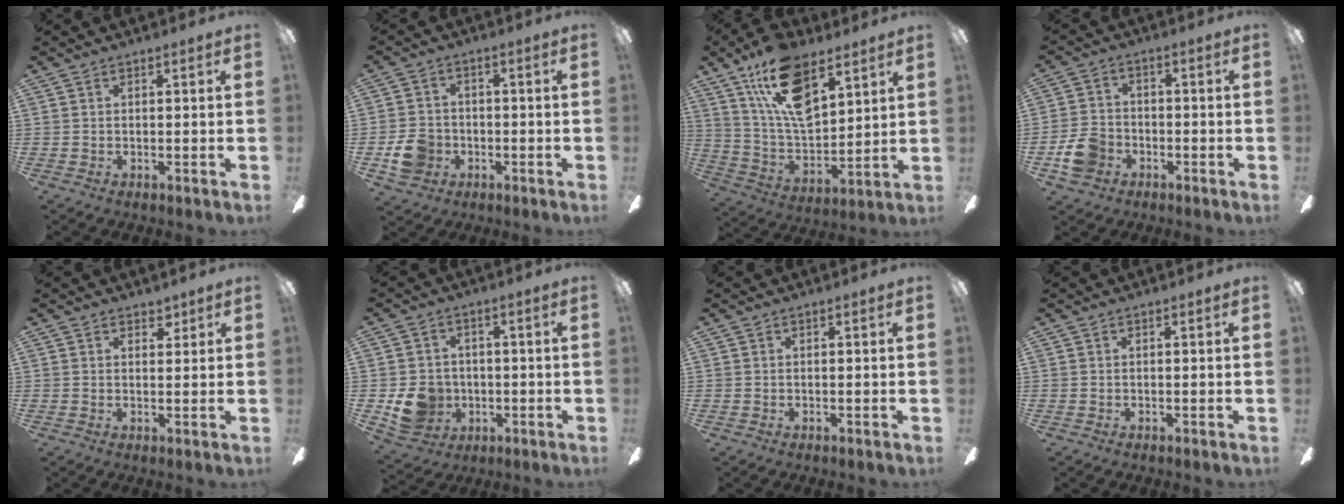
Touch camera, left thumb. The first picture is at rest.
{"total": 7.5, "force": [-2.3, 6.4, 3.1], "torque": [-0.057, 0.017, -0.039]}
{"total": 18.9, "force": [11.3, 9.3, 12.0], "torque": [-0.235, -0.048, 0.201]}
{"total": 7.7, "force": [-3.2, 6.1, 3.4], "torque": [-0.081, 0.021, -0.060]}
{"total": 2.4, "force": [2.0, 1.2, 0.5], "torque": [0.002, -0.009, 0.035]}
{"total": 9.3, "force": [-1.8, 8.5, 3.4], "torque": [-0.086, 0.012, -0.026]}
{"total": 0.0}
{"total": 0.0}